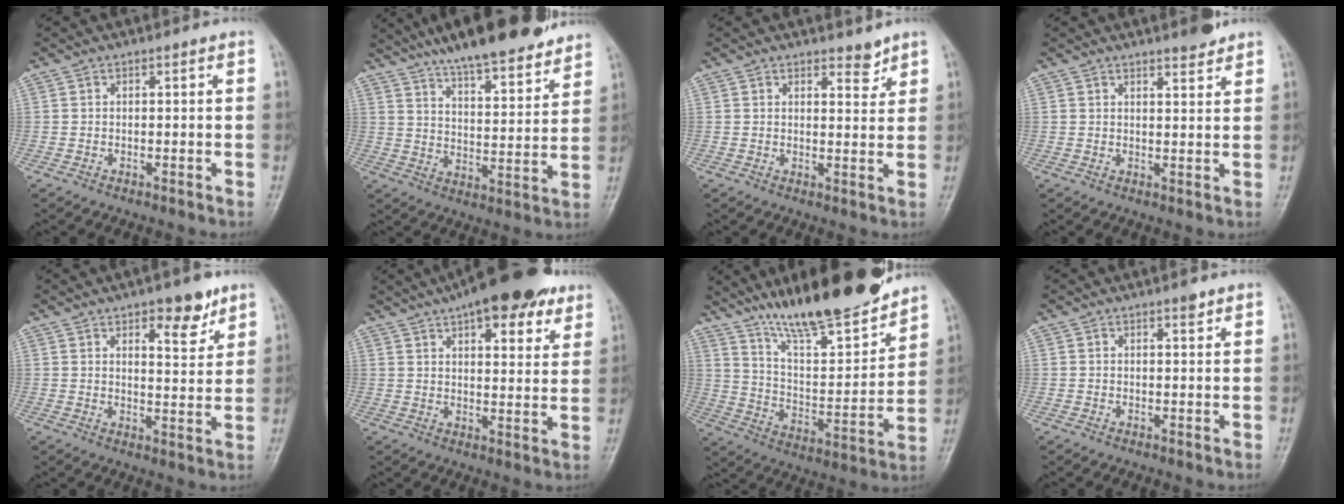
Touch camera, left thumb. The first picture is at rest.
{"total": 20.6, "force": [16.7, 4.7, 11.2], "torque": [-0.145, -0.060, 0.255]}
{"total": 2.8, "force": [2.3, 1.2, 1.1], "torque": [-0.002, -0.019, 0.035]}
{"total": 3.3, "force": [2.8, 0.7, 1.6], "torque": [-0.015, -0.022, 0.040]}
{"total": 8.1, "force": [5.0, 3.1, 5.6], "torque": [-0.057, -0.030, 0.069]}
{"total": 17.8, "force": [11.1, 6.9, 12.0], "torque": [-0.145, -0.016, 0.157]}
{"total": 21.1, "force": [17.1, 4.5, 11.6], "torque": [-0.152, -0.091, 0.291]}
{"total": 1.3, "force": [1.0, 0.4, 0.8], "torque": [-0.010, -0.005, 0.014]}